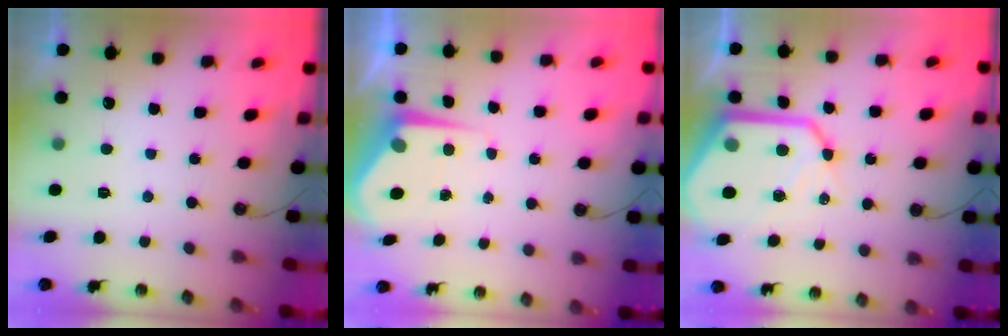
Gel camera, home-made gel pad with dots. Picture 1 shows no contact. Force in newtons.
{"total": 5.6, "press": 5.6, "slide": 0.2}
{"total": 20.8, "press": 20.6, "slide": 2.3}